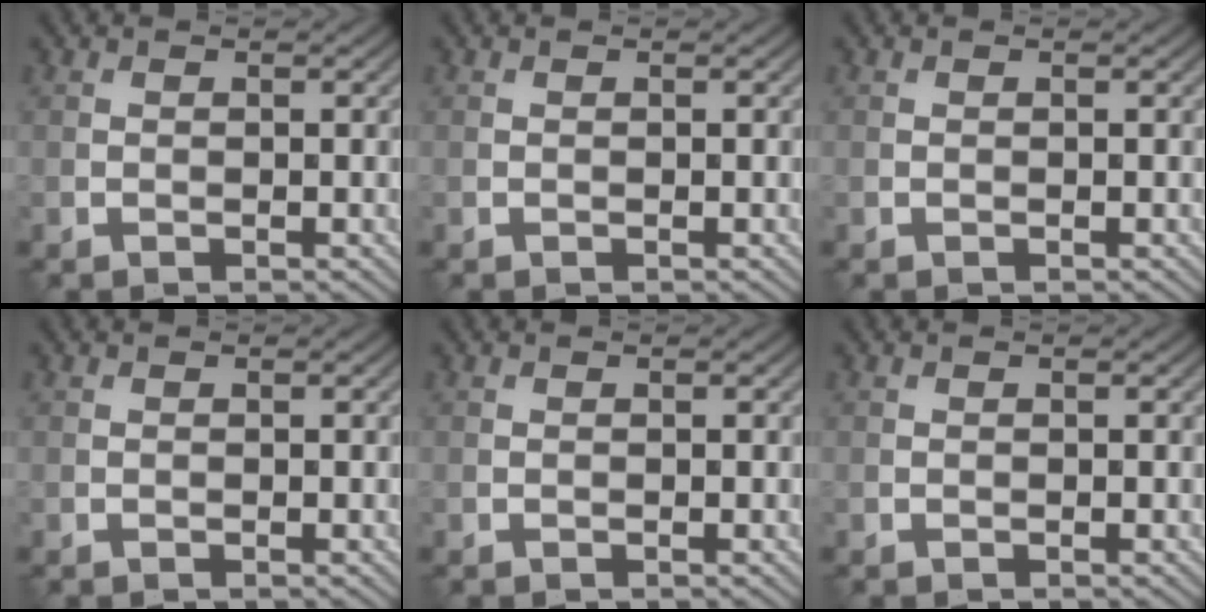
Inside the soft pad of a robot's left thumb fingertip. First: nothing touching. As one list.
[{"total": 0.0}, {"total": 0.0}, {"total": 0.0}, {"total": 0.0}, {"total": 0.0}]